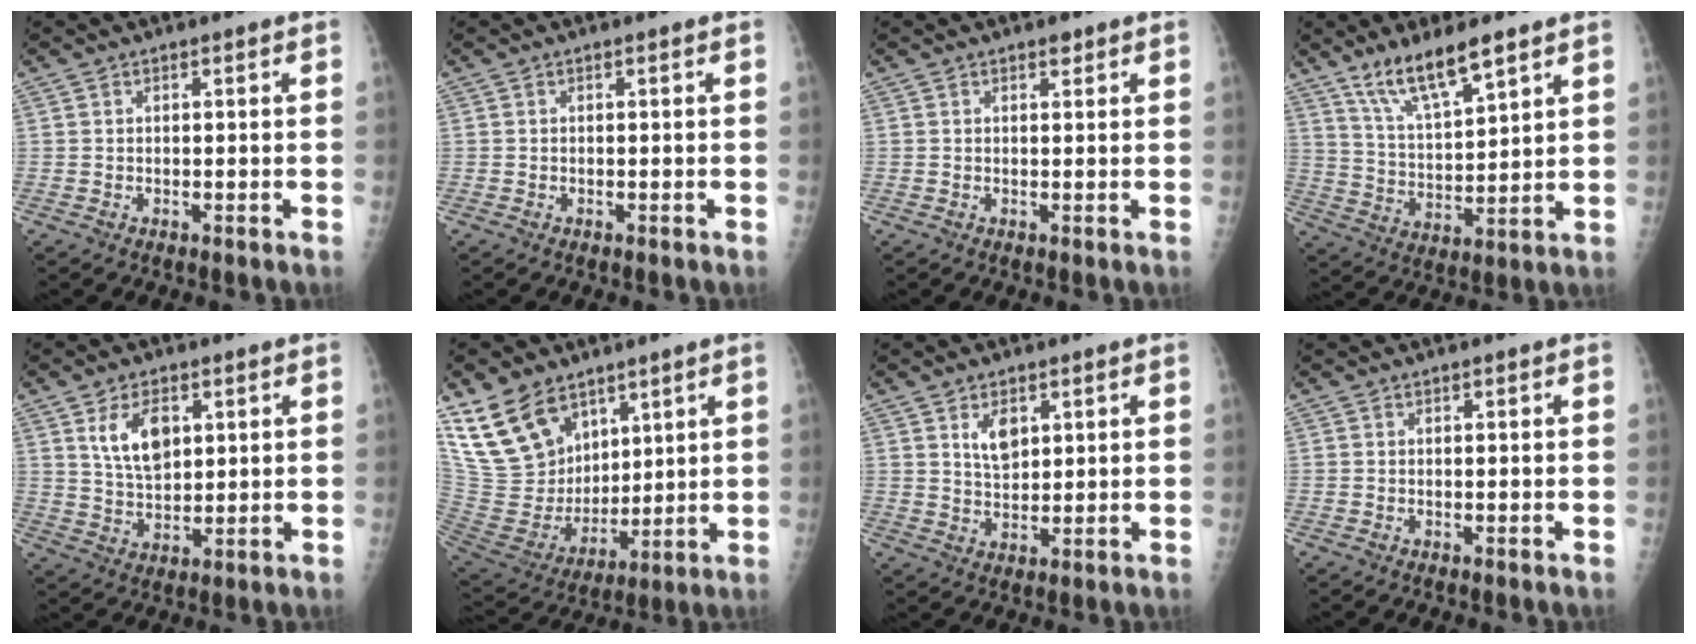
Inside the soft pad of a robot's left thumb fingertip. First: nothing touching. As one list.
[{"total": 0.0}, {"total": 1.2, "force": [0.8, 0.6, 0.6], "torque": [-0.002, -0.004, 0.009]}, {"total": 11.4, "force": [8.0, 2.9, 7.6], "torque": [-0.130, -0.045, 0.160]}, {"total": 8.4, "force": [3.3, 4.9, 5.9], "torque": [-0.088, -0.017, 0.068]}, {"total": 17.9, "force": [11.1, 11.4, 8.2], "torque": [-0.125, -0.043, 0.232]}, {"total": 5.1, "force": [2.4, 3.1, 3.3], "torque": [-0.039, -0.020, 0.046]}, {"total": 0.0}]